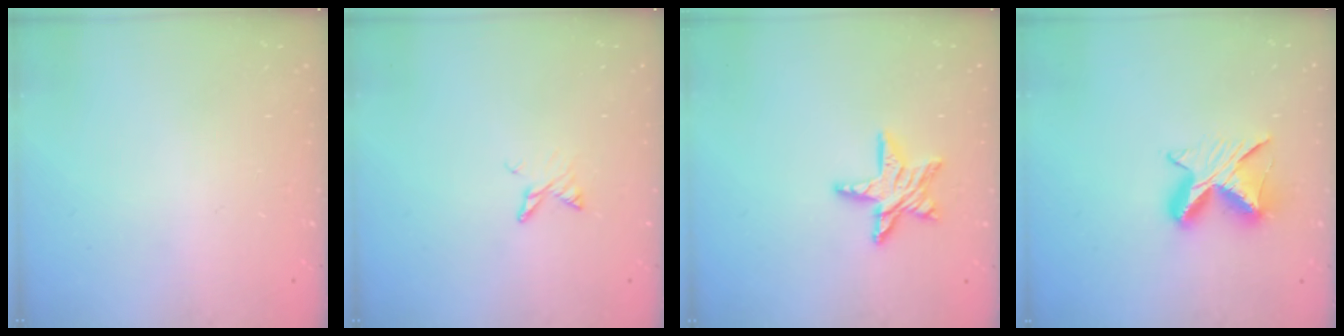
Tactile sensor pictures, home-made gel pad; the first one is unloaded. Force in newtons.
{"total": 3.6, "press": 3.6, "slide": 0.4}
{"total": 10.6, "press": 10.5, "slide": 0.9}
{"total": 9.0, "press": 8.9, "slide": 0.5}